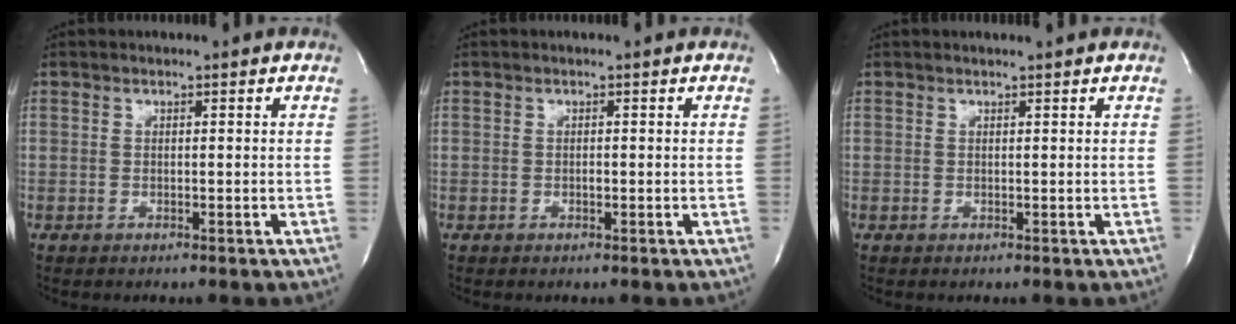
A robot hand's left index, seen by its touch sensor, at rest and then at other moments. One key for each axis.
{"total": 0.0}
{"total": 1.3, "fx": 1.2, "fy": -0.3, "fz": 0.5, "tx": -0.009, "ty": 0.002, "tz": 0.019}